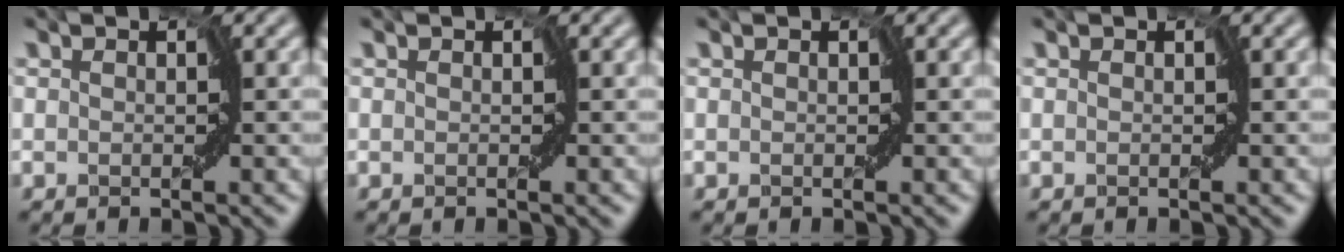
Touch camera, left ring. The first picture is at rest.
{"total": 0.0}
{"total": 0.0}
{"total": 0.0}